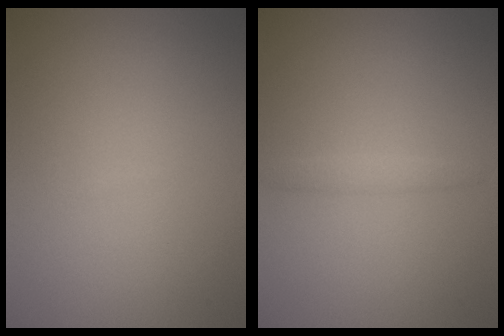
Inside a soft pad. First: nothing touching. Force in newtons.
{"total": 1.0, "press": 0.9, "slide": 0.2}